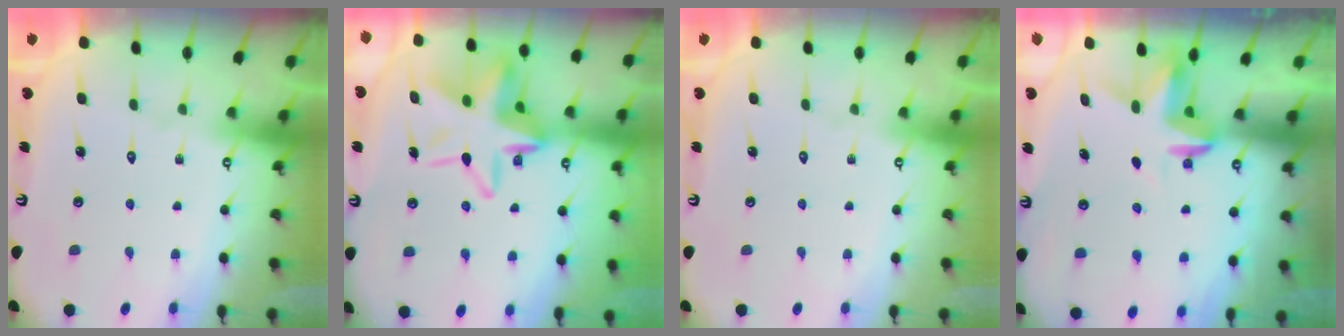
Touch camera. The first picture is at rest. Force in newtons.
{"total": 15.6, "press": 15.4, "slide": 2.6}
{"total": 0.0}
{"total": 3.6, "press": 3.6, "slide": 0.2}